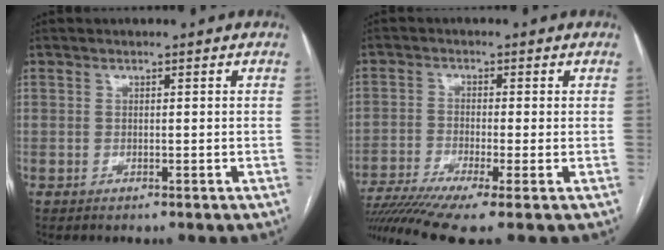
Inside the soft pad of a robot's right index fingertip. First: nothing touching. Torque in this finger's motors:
{"motor_torque": [1.24, -0.90, 0.35, 0.10]}